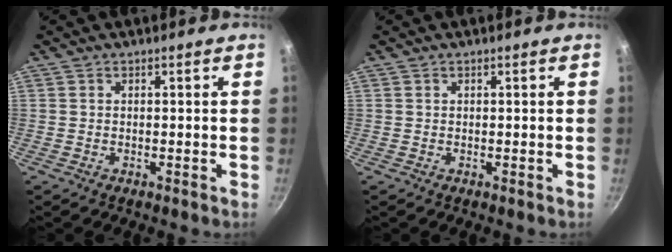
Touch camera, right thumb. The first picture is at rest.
{"total": 0.0}